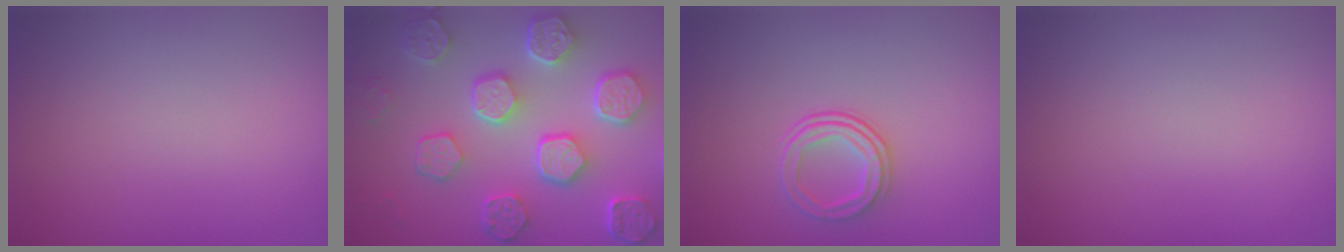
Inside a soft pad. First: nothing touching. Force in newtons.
{"total": 8.0, "press": 6.1, "slide": 5.2}
{"total": 2.4, "press": 1.7, "slide": 1.7}
{"total": 0.0}